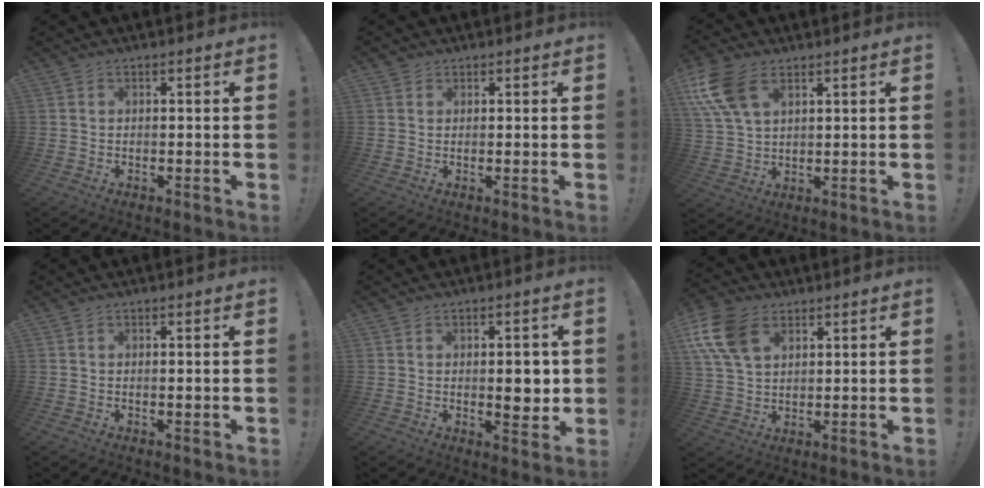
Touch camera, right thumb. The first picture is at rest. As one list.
[{"total": 0.0}, {"total": 11.8, "force": [5.8, 6.7, 7.9], "torque": [-0.151, -0.014, 0.113]}, {"total": 0.6, "force": [0.1, -0.3, 0.5], "torque": [-0.006, -0.001, 0.000]}, {"total": 5.8, "force": [0.2, 3.0, 5.0], "torque": [-0.054, -0.005, -0.002]}, {"total": 13.3, "force": [6.0, 8.7, 8.1], "torque": [-0.157, -0.015, 0.117]}]